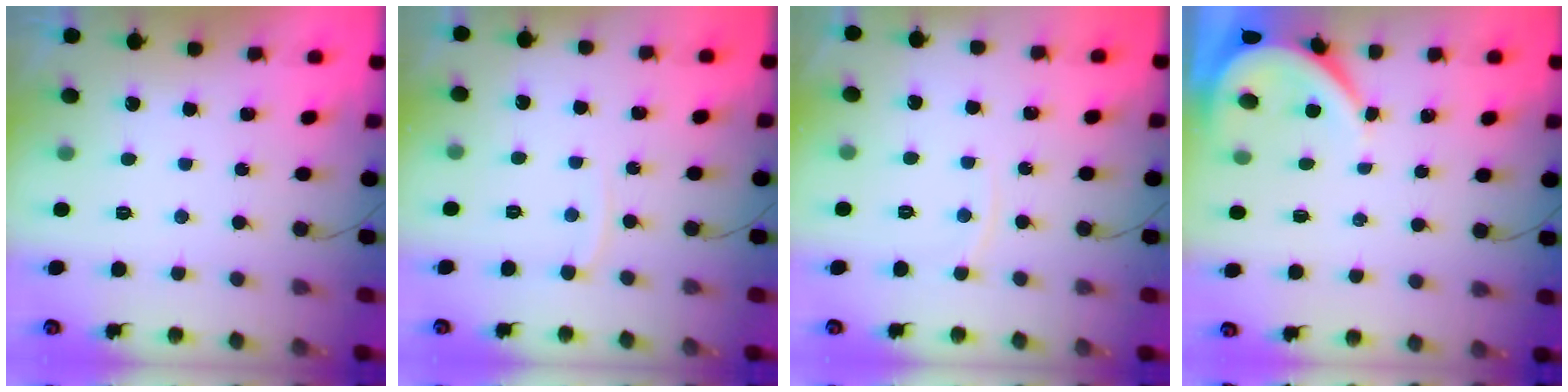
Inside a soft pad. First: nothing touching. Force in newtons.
{"total": 4.5, "press": 4.5, "slide": 0.6}
{"total": 2.7, "press": 2.7, "slide": 0.4}
{"total": 3.5, "press": 3.5, "slide": 0.4}